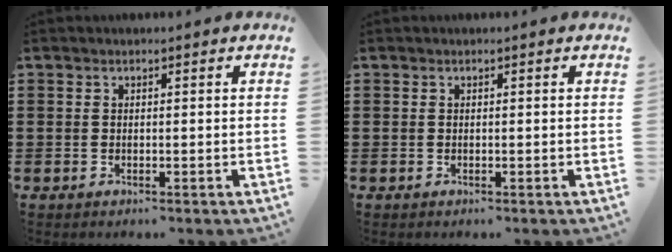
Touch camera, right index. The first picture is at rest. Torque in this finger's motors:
{"motor_torque": [-0.44, 1.15, 0.00, 0.00]}